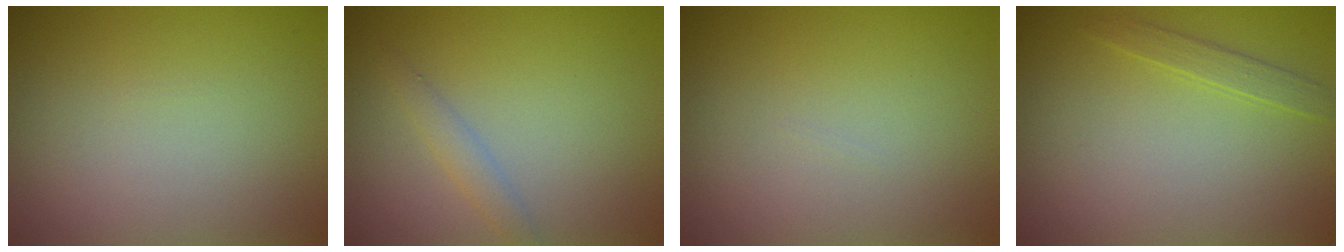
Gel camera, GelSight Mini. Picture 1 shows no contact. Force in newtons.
{"total": 1.5, "press": 1.5, "slide": 0.0}
{"total": 0.0}
{"total": 1.3, "press": 1.3, "slide": 0.1}